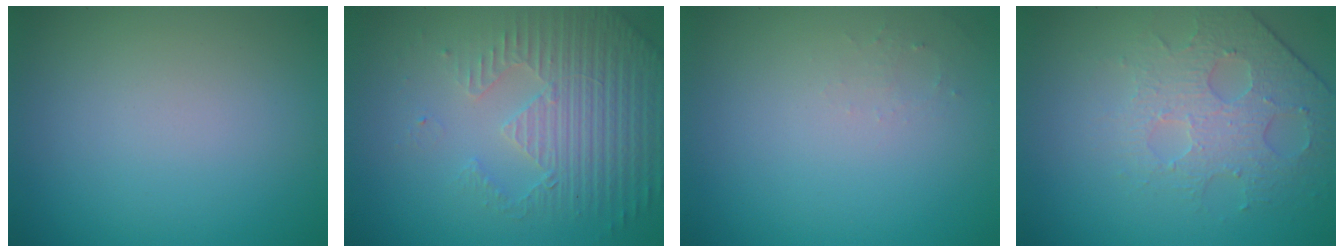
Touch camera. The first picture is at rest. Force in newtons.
{"total": 5.0, "press": 3.7, "slide": 3.4}
{"total": 0.8, "press": 0.8, "slide": 0.3}
{"total": 4.5, "press": 3.3, "slide": 3.0}